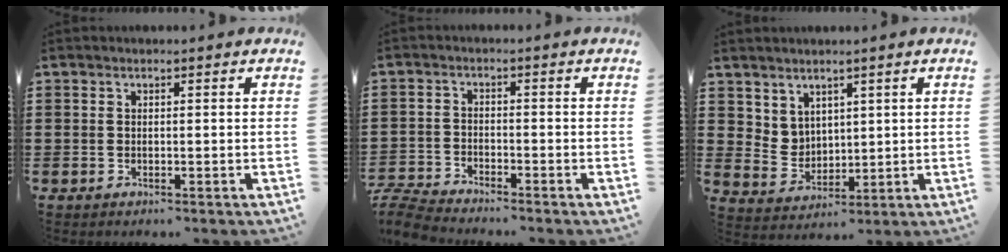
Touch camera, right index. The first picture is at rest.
{"total": 4.6, "force": [-4.5, 0.2, 0.7], "torque": [-0.034, -0.007, -0.097]}
{"total": 4.5, "force": [3.4, 2.9, 0.5], "torque": [-0.027, -0.003, 0.066]}